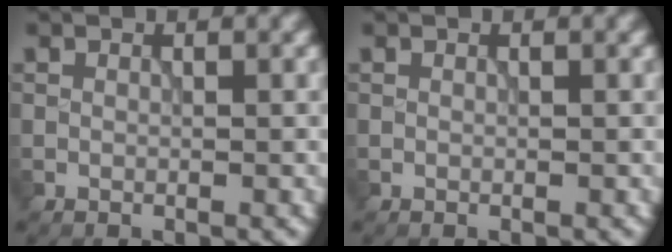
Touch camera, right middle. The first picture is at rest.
{"total": 0.0}